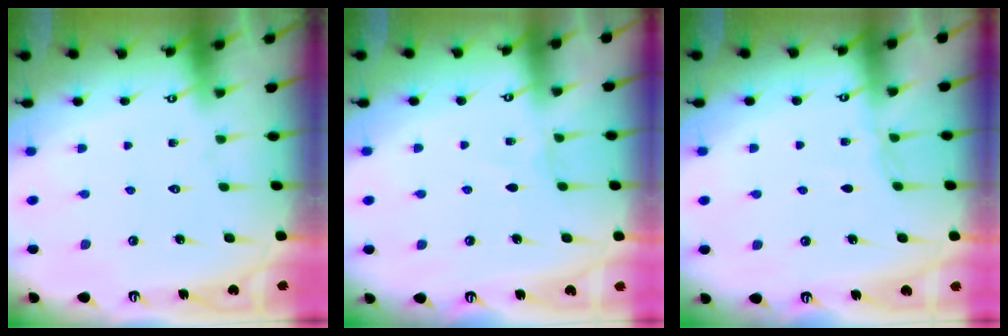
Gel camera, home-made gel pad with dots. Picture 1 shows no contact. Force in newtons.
{"total": 3.0, "press": 3.0, "slide": 0.4}
{"total": 3.5, "press": 3.4, "slide": 0.4}